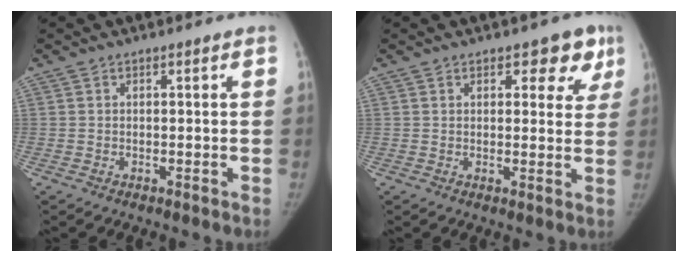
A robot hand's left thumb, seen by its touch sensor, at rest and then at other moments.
{"total": 6.1, "force": [3.4, 3.4, 3.7], "torque": [-0.001, -0.011, 0.035]}